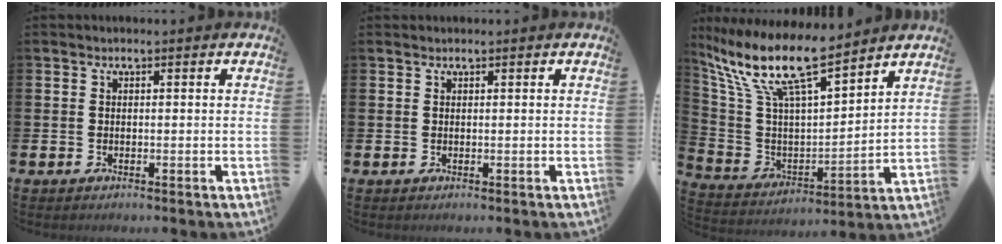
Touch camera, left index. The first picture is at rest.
{"total": 0.6, "force": [0.5, 0.2, 0.0], "torque": [0.003, 0.000, 0.009]}
{"total": 12.3, "force": [10.2, 2.4, 6.5], "torque": [-0.169, -0.061, 0.178]}